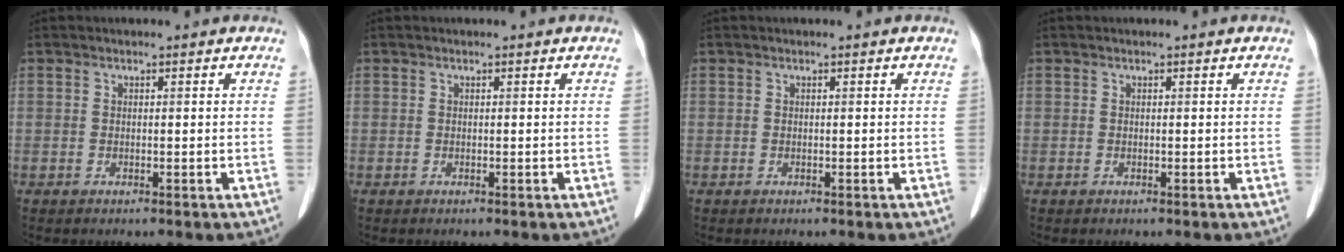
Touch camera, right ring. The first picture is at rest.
{"total": 0.0}
{"total": 0.0}
{"total": 0.0}